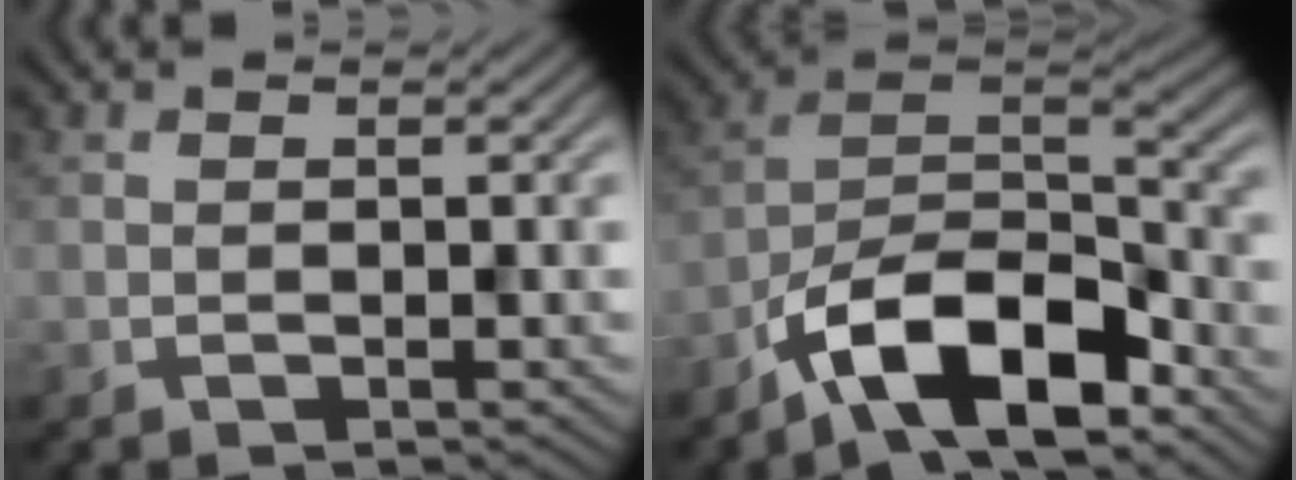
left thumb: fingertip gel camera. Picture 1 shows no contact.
{"total": 12.7, "force": [-8.5, 4.8, 8.2], "torque": [-0.136, -0.001, -0.174]}